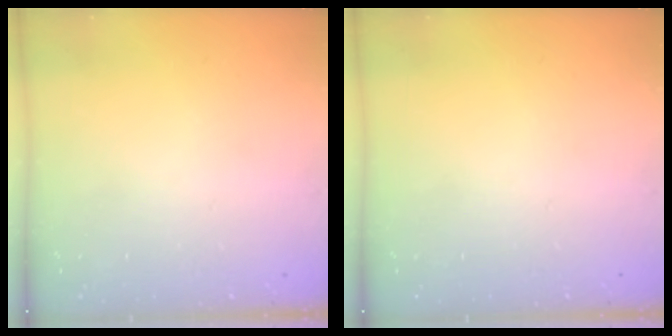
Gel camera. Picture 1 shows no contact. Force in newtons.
{"total": 0.0}